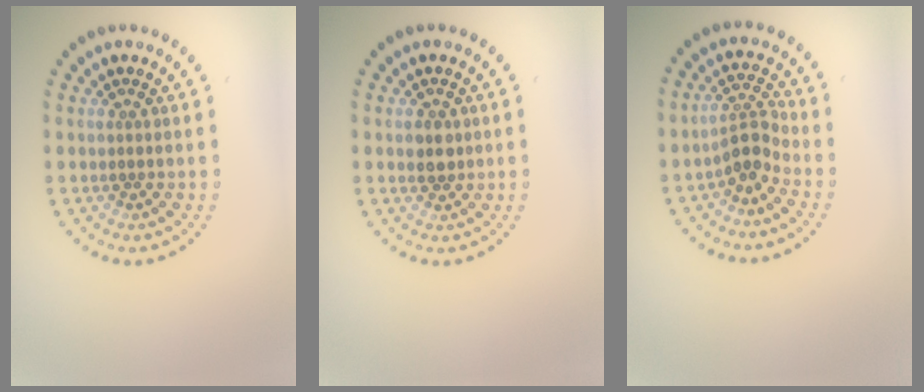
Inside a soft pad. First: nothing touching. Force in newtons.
{"total": 1.6, "press": 1.6, "slide": 0.4}
{"total": 2.6, "press": 1.7, "slide": 1.9}